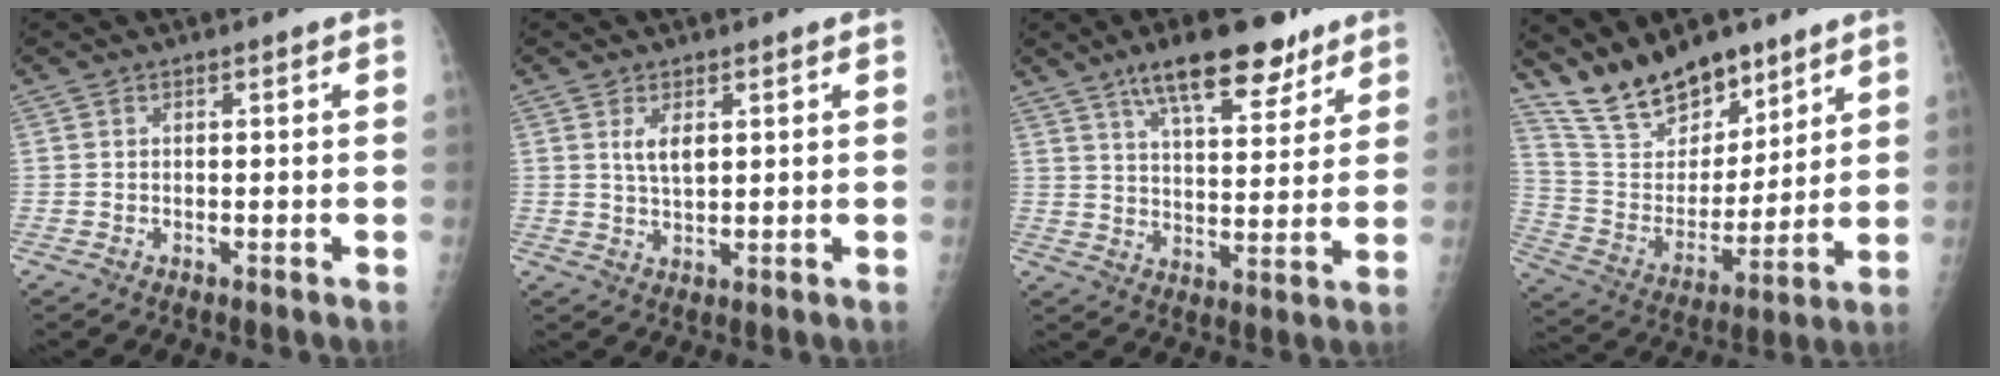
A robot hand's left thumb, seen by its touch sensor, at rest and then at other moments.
{"total": 3.5, "force": [1.4, 1.6, 2.8], "torque": [-0.047, -0.012, 0.031]}
{"total": 14.7, "force": [9.9, 5.3, 9.4], "torque": [-0.115, -0.043, 0.160]}
{"total": 15.8, "force": [12.8, 6.9, 6.2], "torque": [-0.069, -0.072, 0.244]}